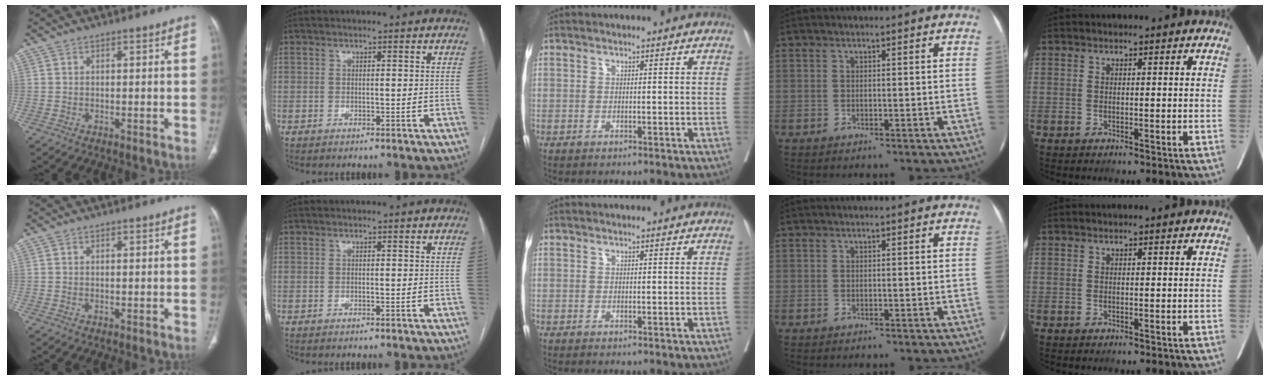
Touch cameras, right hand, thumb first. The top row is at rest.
{}